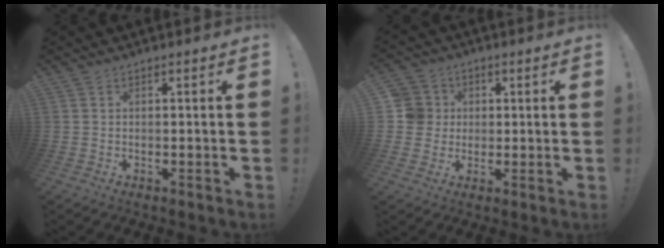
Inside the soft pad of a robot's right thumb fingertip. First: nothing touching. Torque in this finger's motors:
{"motor_torque": [0.24, 0.03, 0.00, -0.16, 0.00]}